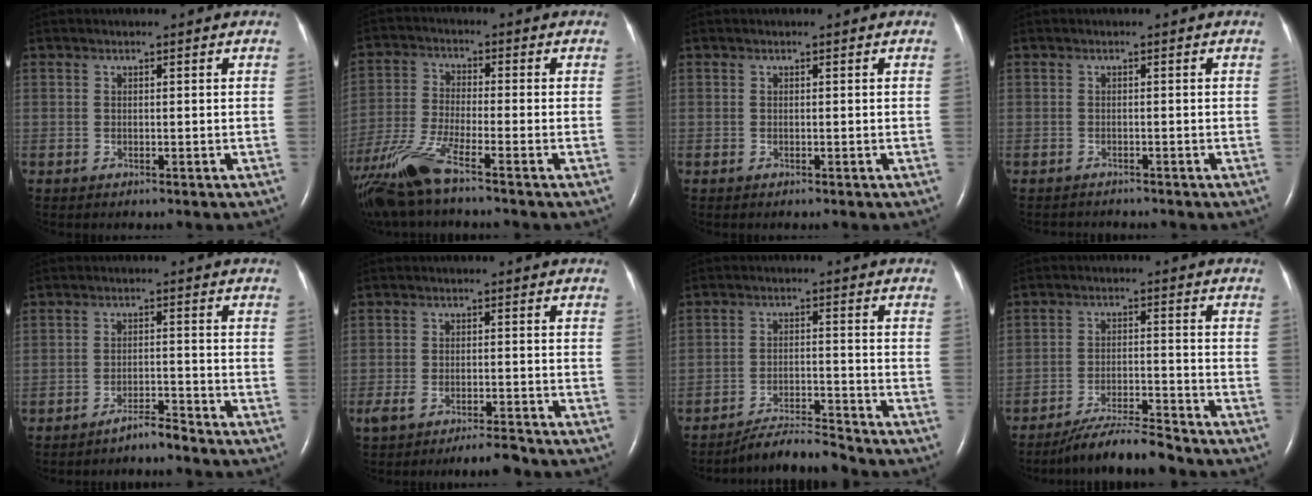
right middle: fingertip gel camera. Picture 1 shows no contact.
{"total": 10.3, "force": [-7.5, 0.3, 7.0], "torque": [-0.154, -0.026, -0.146]}
{"total": 0.0}
{"total": 1.8, "force": [-1.8, 0.2, 0.0], "torque": [0.001, -0.007, -0.024]}
{"total": 2.8, "force": [-2.7, -0.3, 0.8], "torque": [-0.016, -0.010, -0.048]}
{"total": 4.8, "force": [-4.0, 0.7, 2.5], "torque": [-0.049, -0.001, -0.070]}
{"total": 5.5, "force": [-5.3, -1.2, 0.3], "torque": [-0.013, -0.013, -0.094]}
{"total": 7.2, "force": [-6.7, -0.4, 2.8], "torque": [-0.052, -0.018, -0.119]}